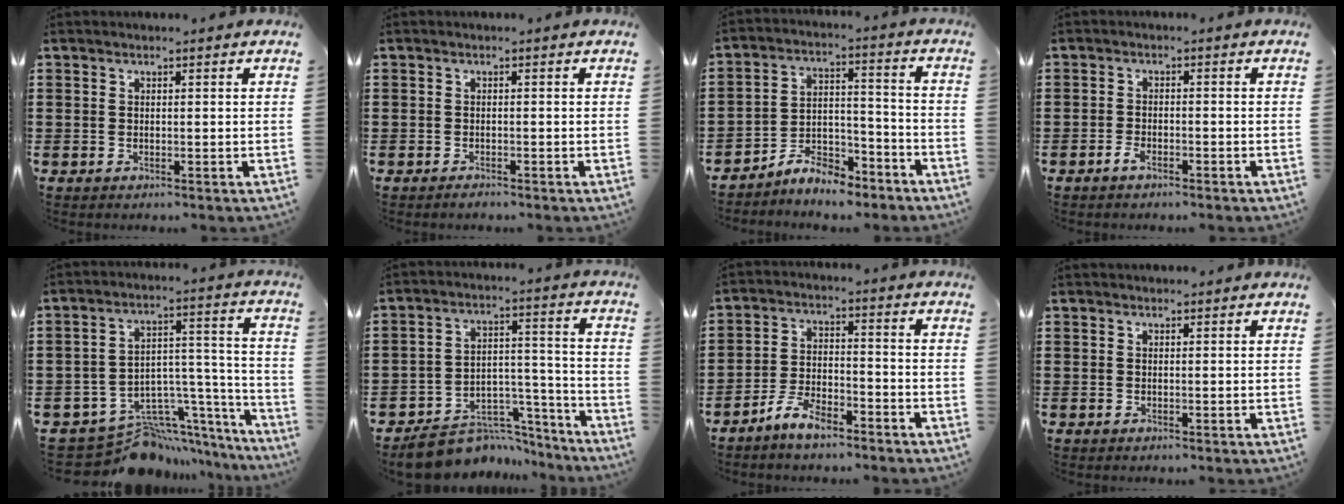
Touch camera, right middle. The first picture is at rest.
{"total": 0.8, "force": [-0.8, 0.2, 0.2], "torque": [-0.005, -0.002, -0.015]}
{"total": 7.5, "force": [-6.9, 2.1, 2.2], "torque": [-0.044, 0.019, -0.133]}
{"total": 1.9, "force": [-1.4, 0.6, 1.1], "torque": [-0.030, -0.003, -0.029]}
{"total": 9.1, "force": [-7.7, 4.4, 2.2], "torque": [-0.036, 0.014, -0.134]}
{"total": 8.7, "force": [-7.8, 3.5, 1.8], "torque": [-0.023, 0.037, -0.144]}
{"total": 5.9, "force": [-5.1, 1.6, 2.7], "torque": [-0.061, 0.007, -0.101]}
{"total": 0.6, "force": [0.5, 0.3, 0.0], "torque": [0.007, -0.002, 0.008]}